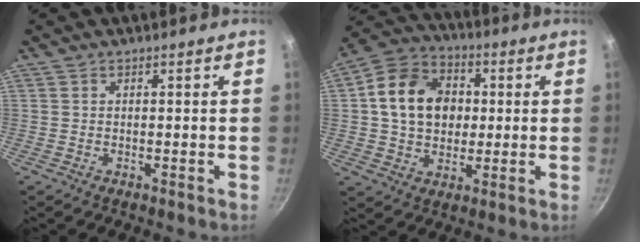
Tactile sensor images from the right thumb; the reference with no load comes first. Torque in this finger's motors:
{"motor_torque": [-0.41, 0.62, 0.25, 0.27, 0.11]}